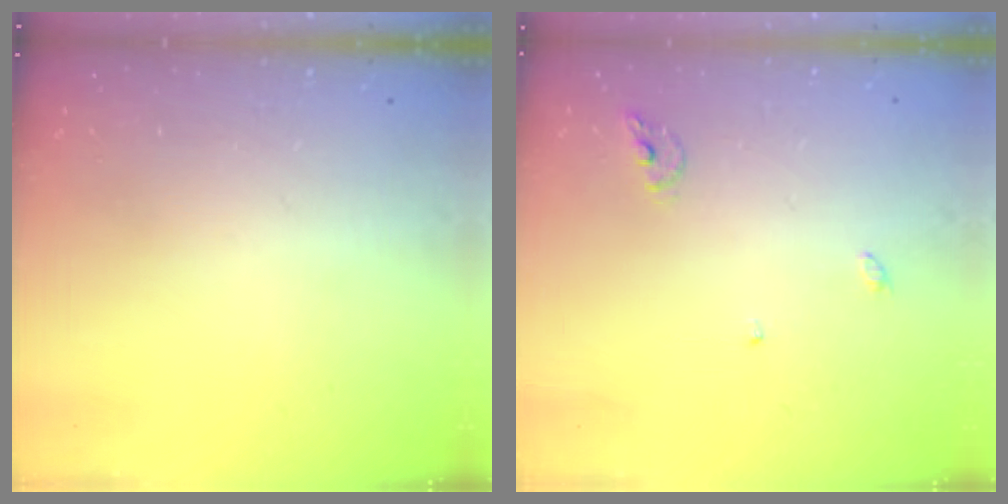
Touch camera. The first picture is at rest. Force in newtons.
{"total": 4.9, "press": 4.9, "slide": 0.4}